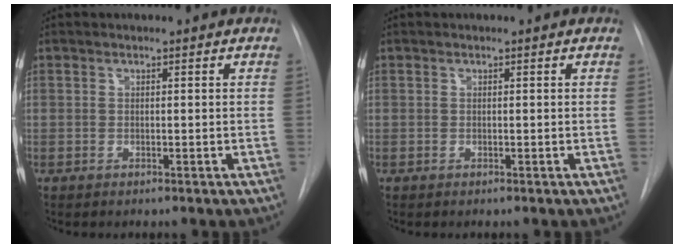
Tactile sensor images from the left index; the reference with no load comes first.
{"total": 0.0}